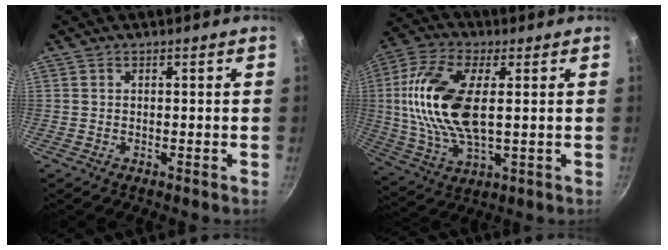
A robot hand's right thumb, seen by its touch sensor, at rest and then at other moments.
{"total": 17.6, "force": [2.3, 8.4, 15.3], "torque": [-0.310, 0.003, 0.038]}